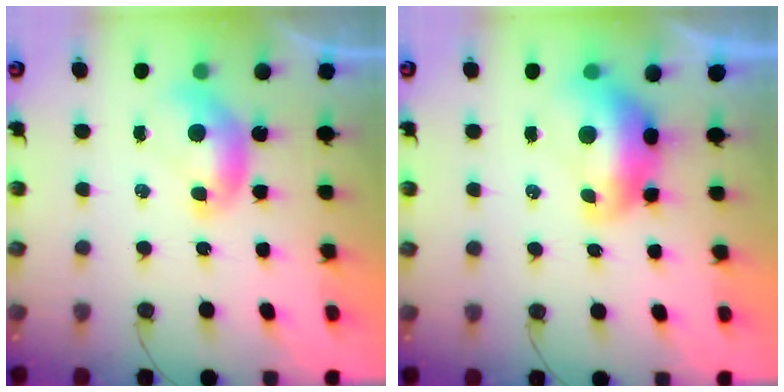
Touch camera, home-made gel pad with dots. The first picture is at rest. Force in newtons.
{"total": 3.1, "press": 3.0, "slide": 0.7}